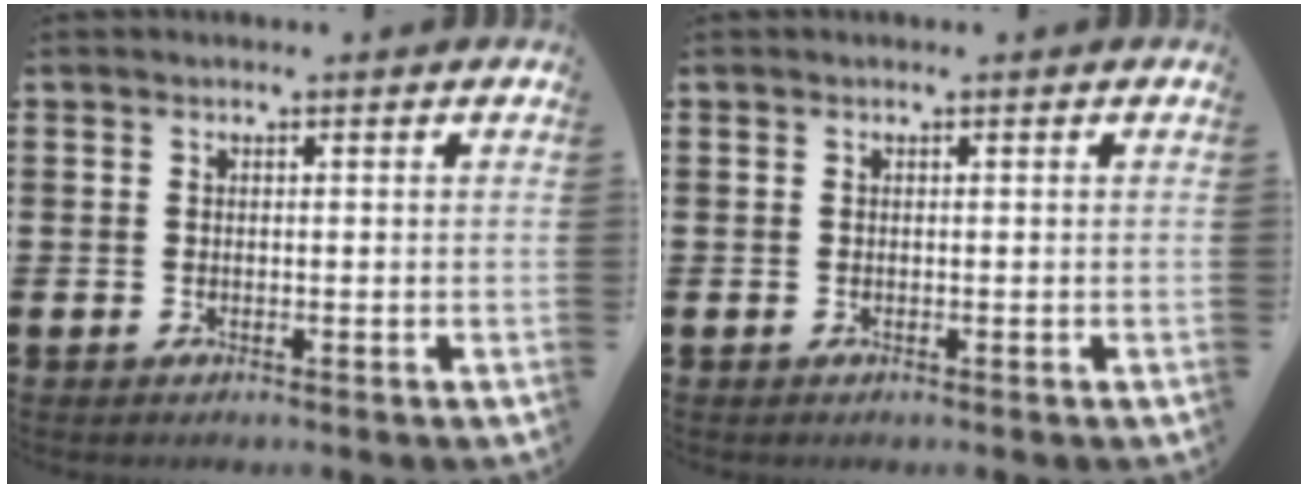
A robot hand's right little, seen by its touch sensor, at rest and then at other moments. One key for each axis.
{"total": 0.0}